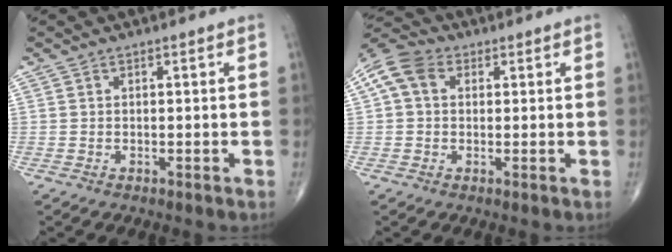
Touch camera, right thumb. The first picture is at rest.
{"total": 7.4, "force": [1.8, 5.6, 4.6], "torque": [-0.091, 0.024, 0.025]}